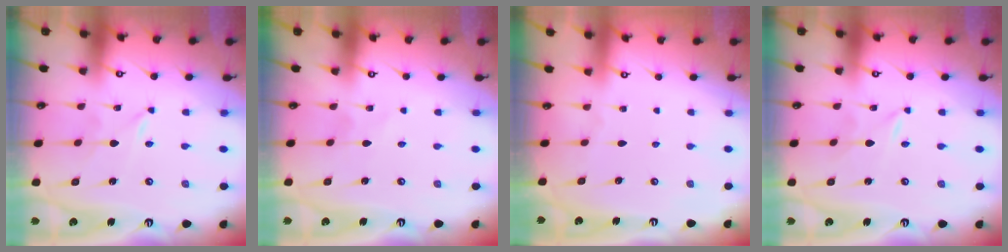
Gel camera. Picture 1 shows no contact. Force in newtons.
{"total": 1.1, "press": 1.1, "slide": 0.1}
{"total": 0.0}
{"total": 0.0}